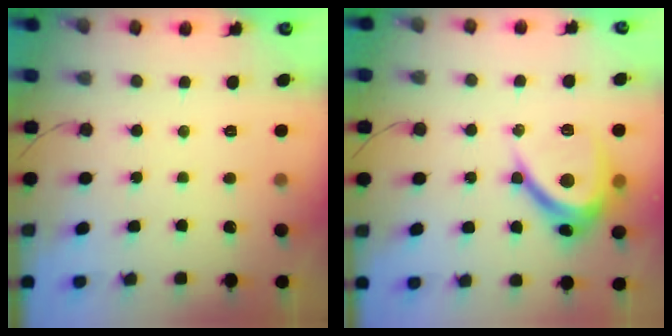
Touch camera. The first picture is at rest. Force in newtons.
{"total": 12.2, "press": 12.2, "slide": 1.3}